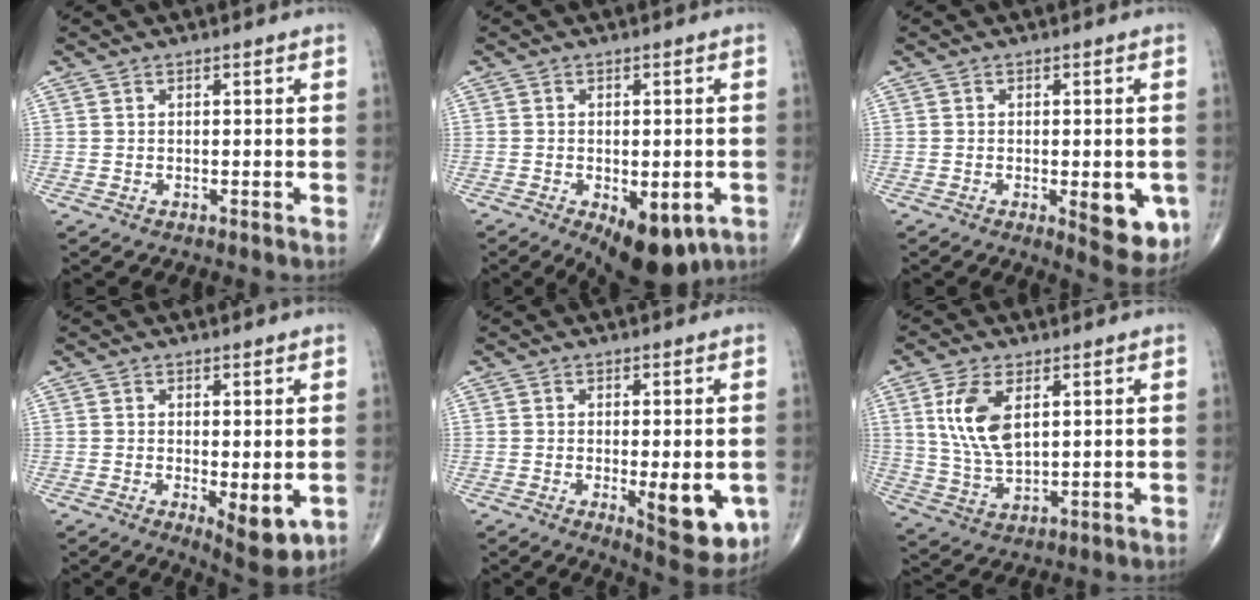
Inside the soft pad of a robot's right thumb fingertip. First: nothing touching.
{"total": 10.4, "force": [-4.2, 5.1, 8.0], "torque": [-0.101, -0.003, -0.049]}
{"total": 8.9, "force": [-2.4, 3.4, 7.8], "torque": [-0.076, -0.011, -0.024]}
{"total": 7.0, "force": [-1.3, 2.6, 6.4], "torque": [-0.085, -0.021, -0.013]}
{"total": 10.4, "force": [-2.4, 3.8, 9.4], "torque": [-0.109, -0.020, -0.024]}
{"total": 10.1, "force": [3.2, 5.1, 8.2], "torque": [-0.163, -0.013, 0.070]}